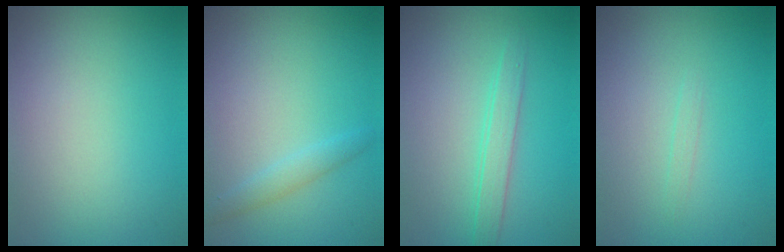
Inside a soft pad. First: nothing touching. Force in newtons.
{"total": 1.3, "press": 1.3, "slide": 0.1}
{"total": 2.1, "press": 2.1, "slide": 0.1}
{"total": 0.6, "press": 0.6, "slide": 0.1}